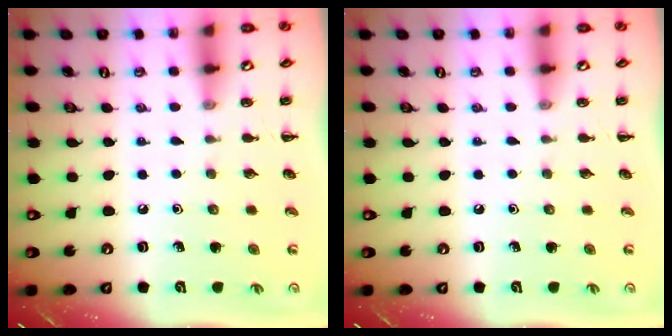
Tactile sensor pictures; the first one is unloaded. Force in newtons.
{"total": 0.0}